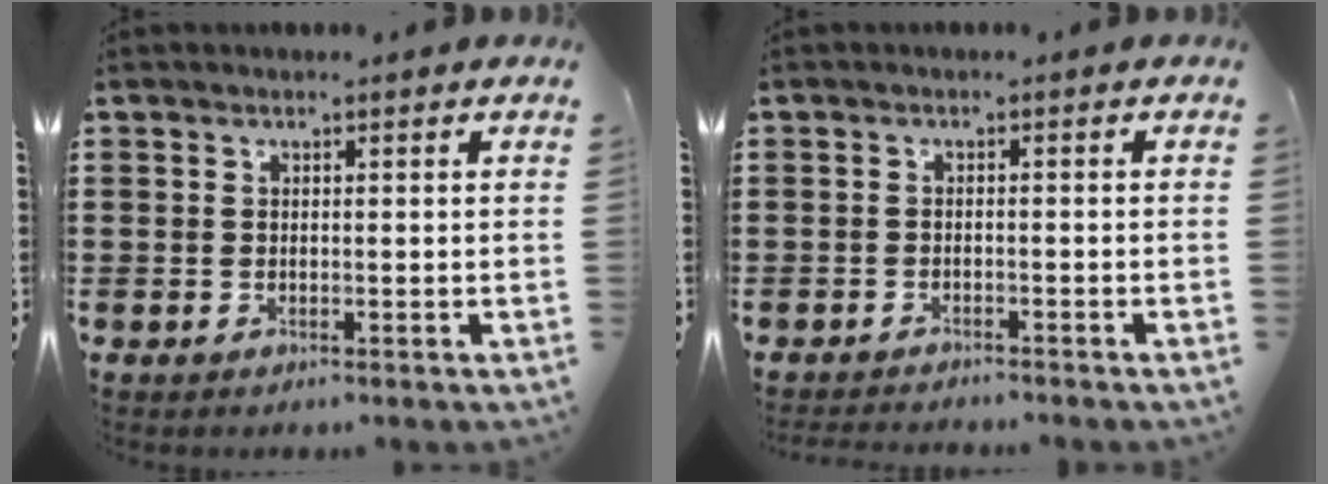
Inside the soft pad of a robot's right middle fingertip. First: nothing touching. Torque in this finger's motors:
{"motor_torque": [0.00, 0.00, 0.00, 0.01]}